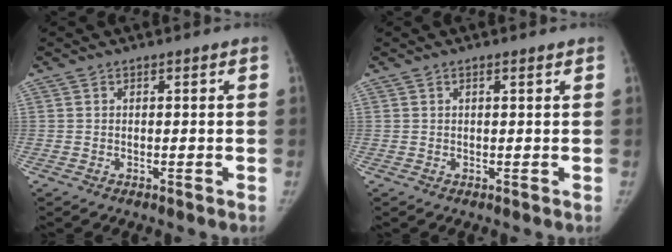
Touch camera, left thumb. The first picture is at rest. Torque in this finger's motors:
{"motor_torque": [-0.30, -0.11, -0.64, 0.27, -0.05]}